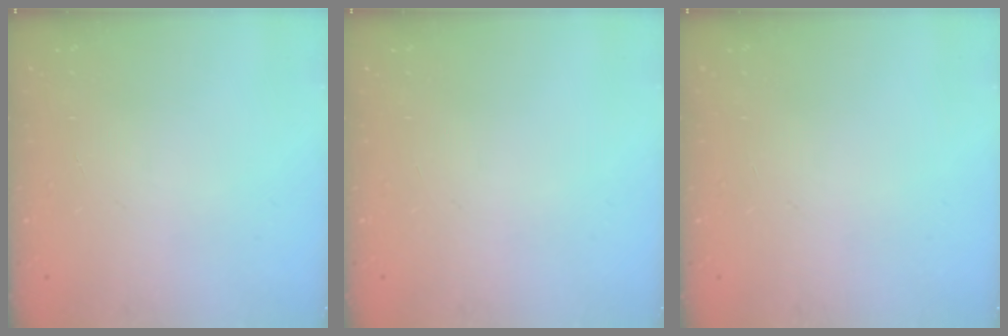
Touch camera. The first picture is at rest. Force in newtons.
{"total": 0.0}
{"total": 0.0}